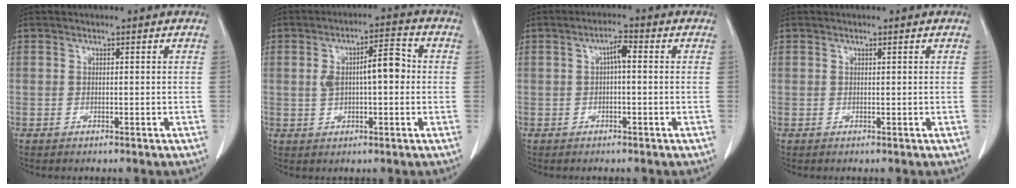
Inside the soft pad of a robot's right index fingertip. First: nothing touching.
{"total": 7.4, "force": [0.6, 2.4, 7.0], "torque": [-0.118, 0.029, 0.014]}
{"total": 2.6, "force": [0.2, 0.6, 2.5], "torque": [-0.043, 0.007, 0.003]}
{"total": 0.0}